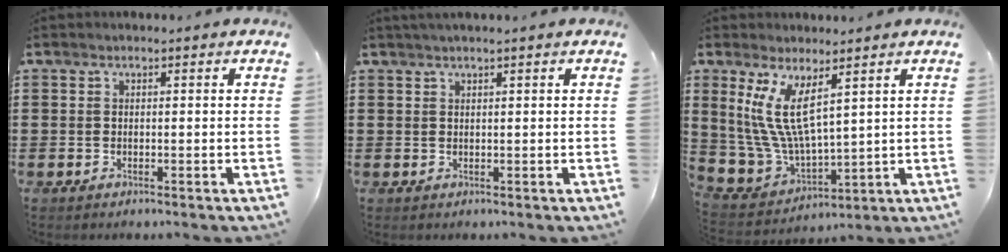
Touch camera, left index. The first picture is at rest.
{"total": 1.0, "force": [0.7, -0.1, 0.7], "torque": [-0.011, 0.001, 0.013]}
{"total": 10.4, "force": [4.7, 4.4, 8.2], "torque": [-0.204, -0.018, 0.085]}